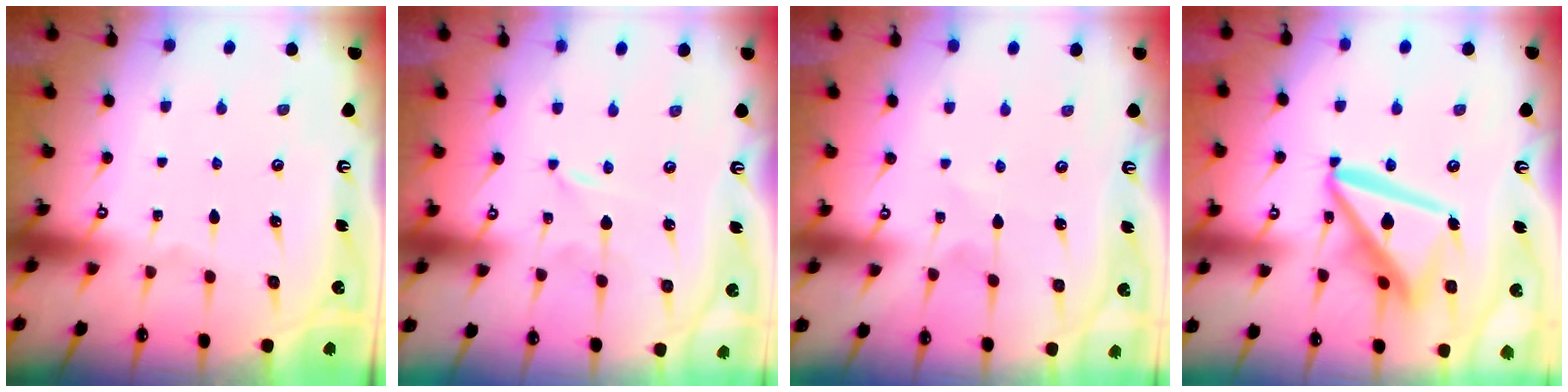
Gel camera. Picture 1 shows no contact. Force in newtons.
{"total": 0.0}
{"total": 2.5, "press": 2.5, "slide": 0.3}
{"total": 16.7, "press": 16.5, "slide": 1.9}